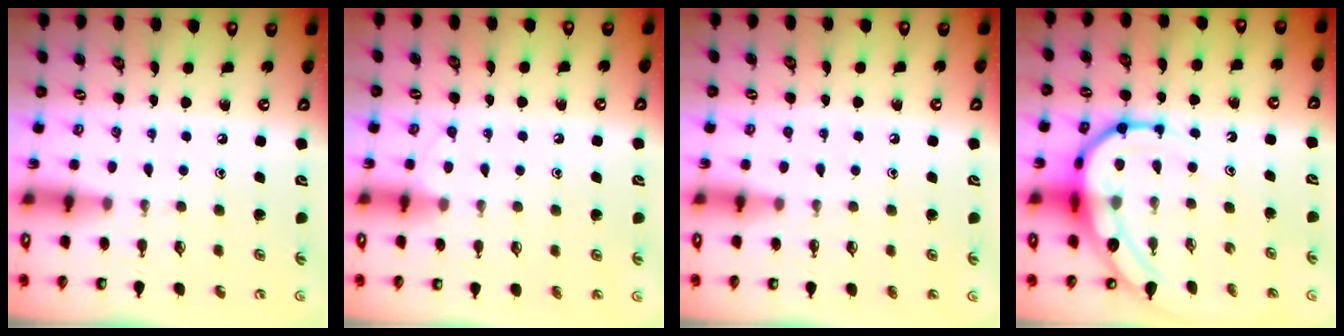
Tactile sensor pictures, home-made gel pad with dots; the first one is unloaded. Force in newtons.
{"total": 3.9, "press": 3.9, "slide": 0.3}
{"total": 0.7, "press": 0.7, "slide": 0.0}
{"total": 11.9, "press": 11.8, "slide": 1.3}